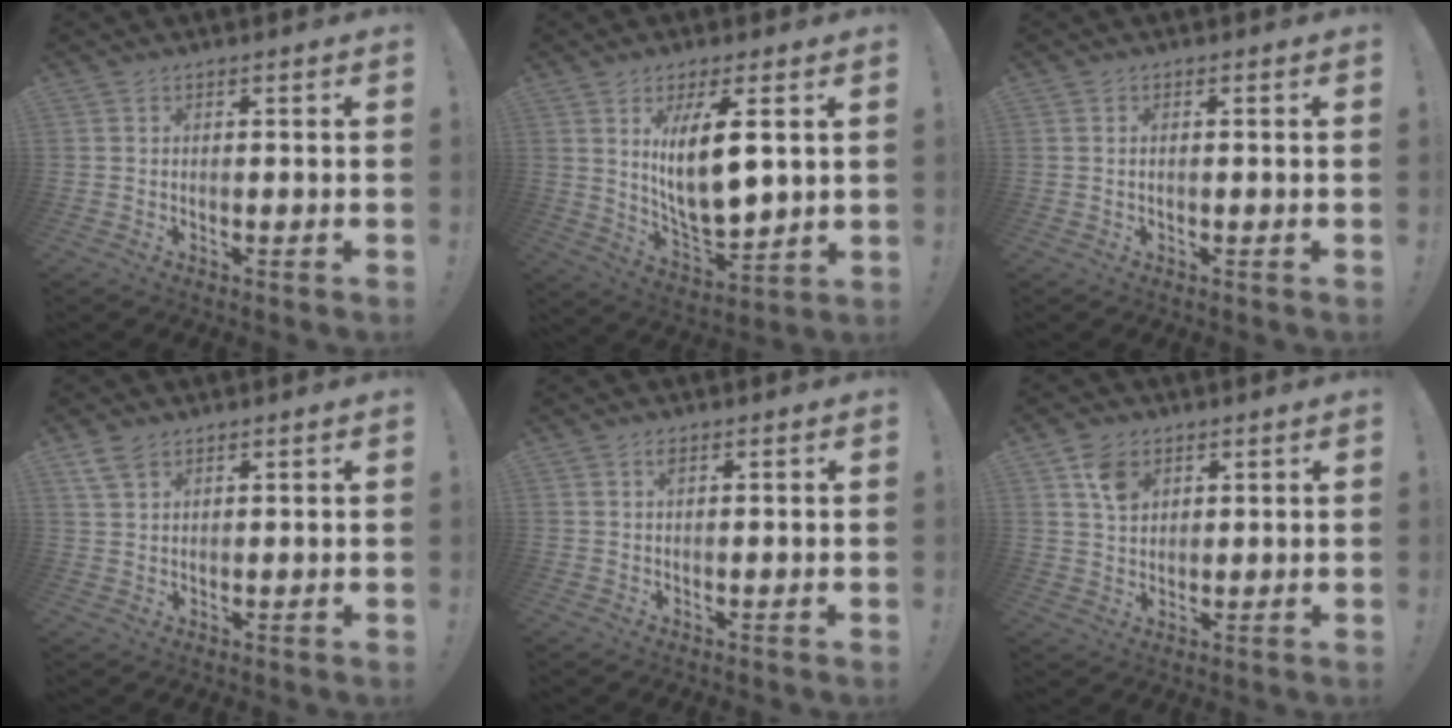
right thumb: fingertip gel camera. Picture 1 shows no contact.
{"total": 13.6, "force": [4.6, 4.6, 12.0], "torque": [-0.215, -0.030, 0.069]}
{"total": 0.8, "force": [0.0, 0.1, 0.8], "torque": [-0.023, 0.004, 0.002]}
{"total": 4.6, "force": [3.2, 2.4, 2.4], "torque": [-0.053, -0.006, 0.063]}
{"total": 1.2, "force": [0.6, 0.4, 0.9], "torque": [-0.019, 0.001, 0.011]}
{"total": 6.6, "force": [3.5, 4.6, 3.3], "torque": [-0.046, -0.012, 0.065]}